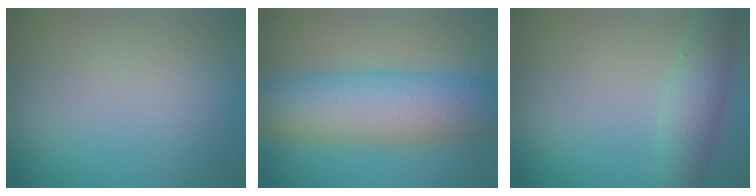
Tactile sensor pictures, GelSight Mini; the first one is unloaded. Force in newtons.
{"total": 7.9, "press": 7.9, "slide": 0.1}
{"total": 3.2, "press": 3.2, "slide": 0.1}